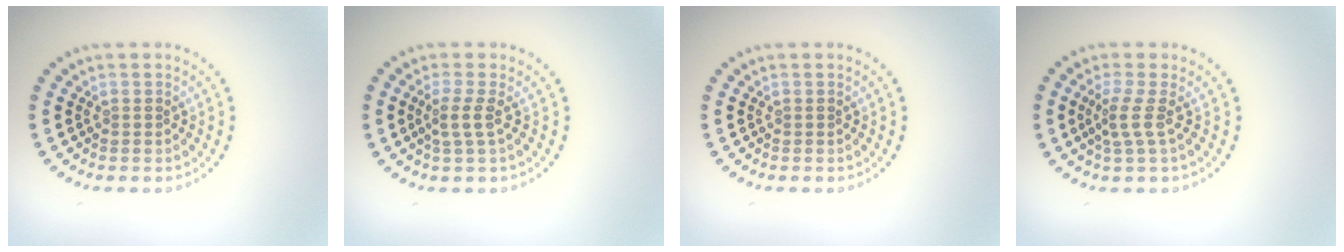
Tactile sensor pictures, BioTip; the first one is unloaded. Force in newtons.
{"total": 1.9, "press": 1.4, "slide": 1.2}
{"total": 0.0}
{"total": 2.0, "press": 1.4, "slide": 1.5}